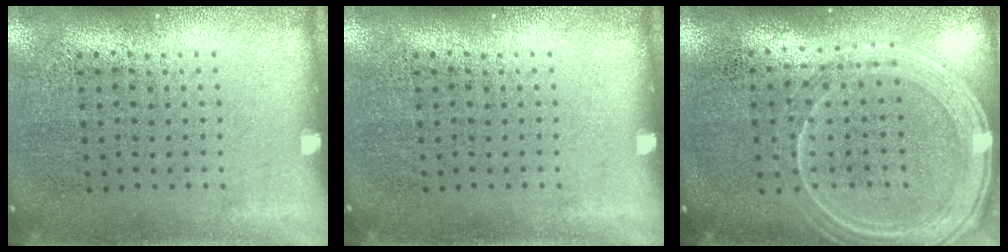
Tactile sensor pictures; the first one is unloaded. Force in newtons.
{"total": 0.0}
{"total": 1.3, "press": 1.3, "slide": 0.1}